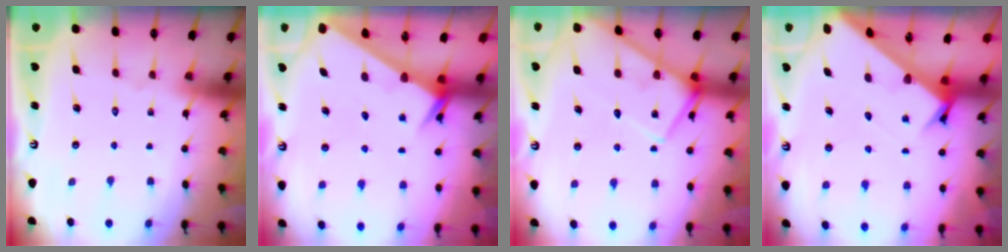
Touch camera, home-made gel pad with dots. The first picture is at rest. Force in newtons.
{"total": 2.6, "press": 2.6, "slide": 0.0}
{"total": 9.9, "press": 9.8, "slide": 1.1}
{"total": 3.0, "press": 3.0, "slide": 0.2}